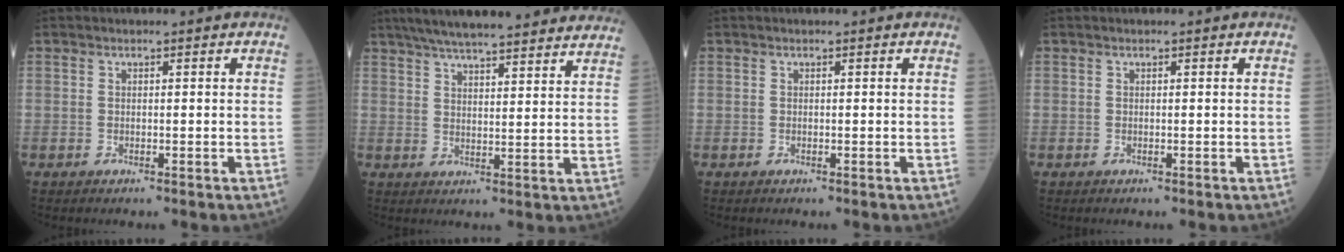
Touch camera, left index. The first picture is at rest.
{"total": 24.0, "force": [21.3, 2.5, 10.8], "torque": [-0.168, 0.017, 0.278]}
{"total": 0.0}
{"total": 0.0}